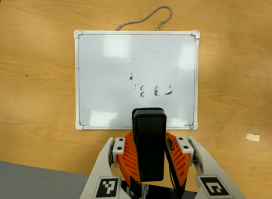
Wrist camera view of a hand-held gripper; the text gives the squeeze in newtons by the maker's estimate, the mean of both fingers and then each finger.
{"total": 7.2, "left": 6.3, "right": 8.1}